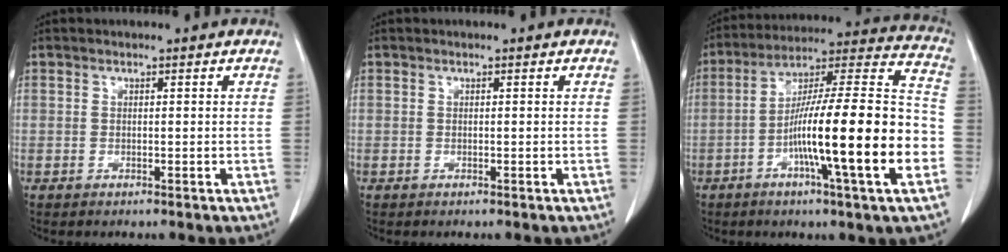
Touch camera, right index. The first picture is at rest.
{"total": 0.0}
{"total": 22.0, "force": [-6.2, 0.6, 21.0], "torque": [-0.310, 0.004, -0.105]}